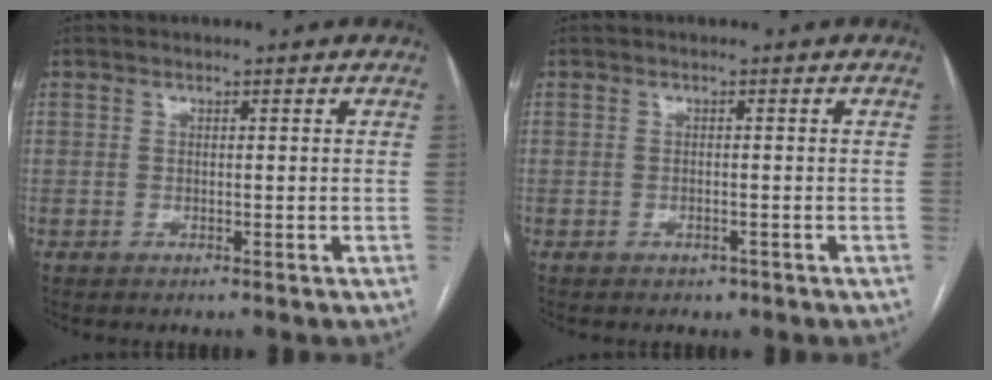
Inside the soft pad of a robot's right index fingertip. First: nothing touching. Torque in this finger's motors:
{"motor_torque": [0.22, 0.00, 0.08, 0.01]}